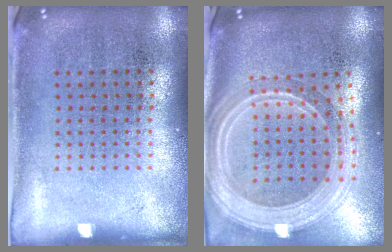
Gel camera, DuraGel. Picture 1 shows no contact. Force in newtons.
{"total": 2.9, "press": 2.4, "slide": 1.6}